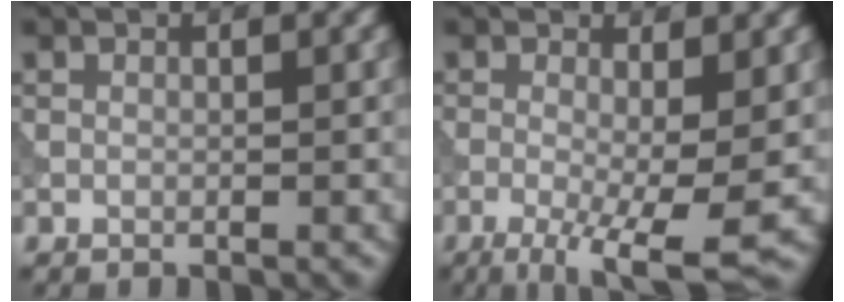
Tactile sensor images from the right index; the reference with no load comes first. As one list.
[{"total": 7.2, "force": [-1.9, 1.7, 6.8], "torque": [-0.120, -0.012, -0.027]}]